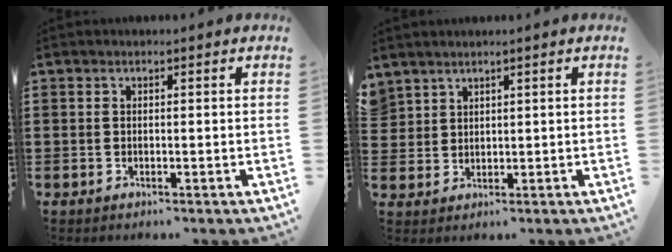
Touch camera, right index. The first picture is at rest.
{"total": 2.3, "force": [2.0, 1.1, -0.3], "torque": [-0.002, 0.004, 0.040]}